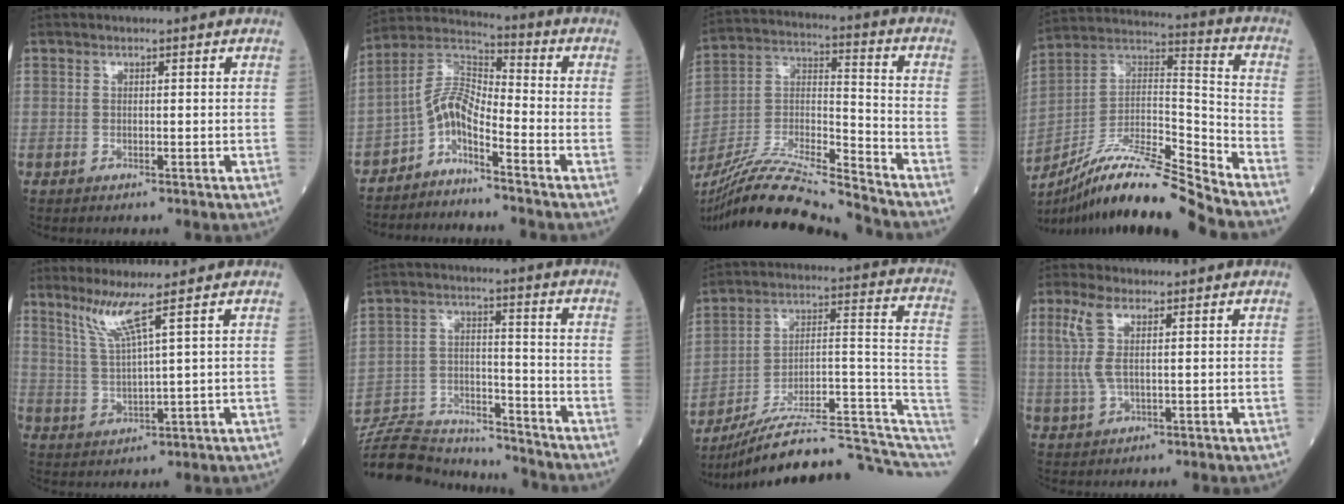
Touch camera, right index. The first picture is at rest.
{"total": 6.9, "force": [-4.4, 2.0, 4.9], "torque": [-0.100, 0.024, -0.094]}
{"total": 18.8, "force": [-17.3, -0.7, 7.2], "torque": [-0.147, -0.001, -0.315]}
{"total": 17.2, "force": [-14.7, -0.4, 8.9], "torque": [-0.164, 0.019, -0.266]}
{"total": 5.4, "force": [3.5, -1.4, 3.9], "torque": [-0.083, -0.011, 0.074]}
{"total": 17.6, "force": [-17.1, 2.6, 3.4], "torque": [-0.074, 0.018, -0.273]}
{"total": 21.8, "force": [-18.9, 2.7, 10.4], "torque": [-0.106, 0.052, -0.285]}
{"total": 5.1, "force": [1.6, 1.4, 4.6], "torque": [-0.124, 0.008, 0.036]}